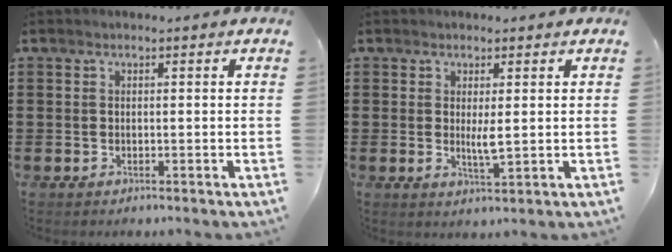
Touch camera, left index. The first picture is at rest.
{"total": 3.2, "force": [0.6, 0.5, 3.1], "torque": [-0.052, -0.007, 0.009]}